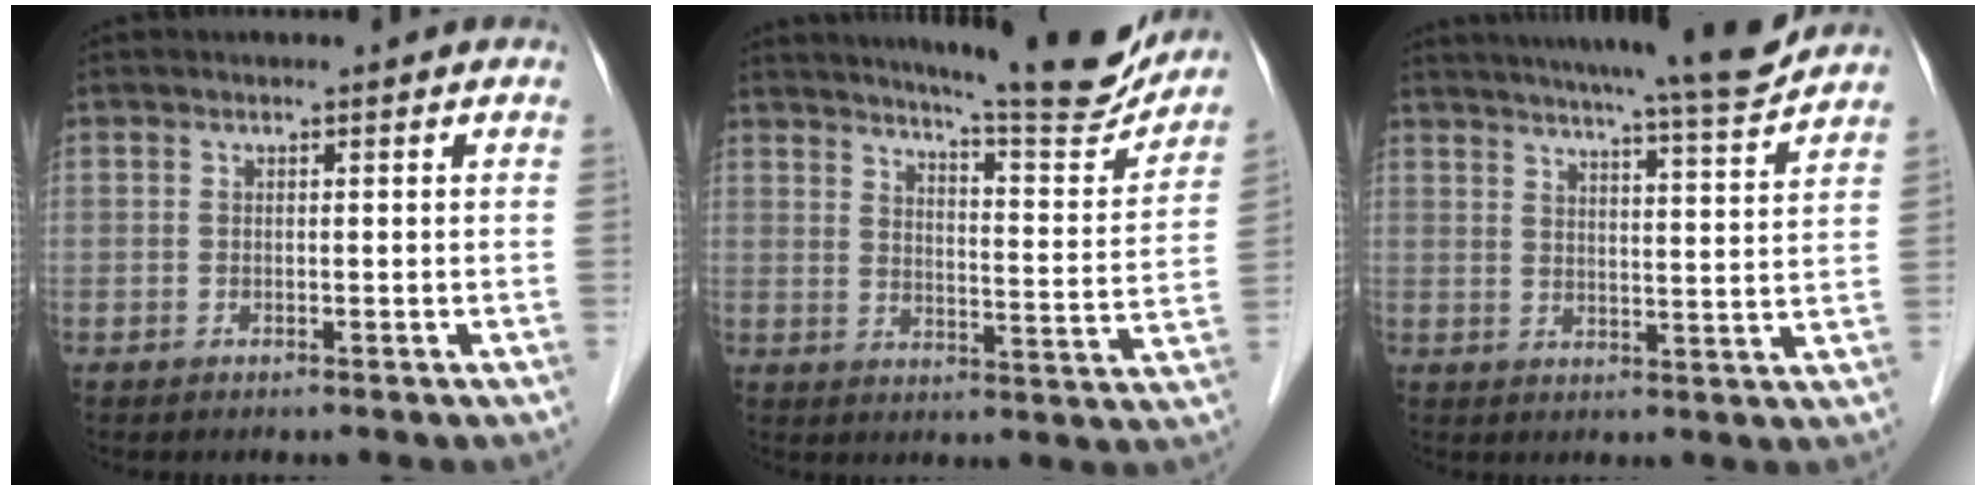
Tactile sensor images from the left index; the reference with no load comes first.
{"total": 17.0, "force": [15.8, 0.8, 6.2], "torque": [-0.090, -0.058, 0.198]}
{"total": 15.2, "force": [13.8, -0.7, 6.3], "torque": [-0.101, -0.024, 0.182]}